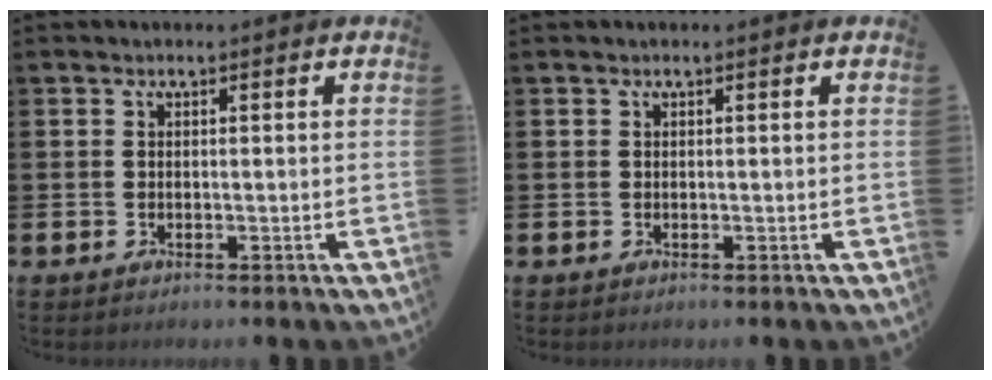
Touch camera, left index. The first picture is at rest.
{"total": 0.0}